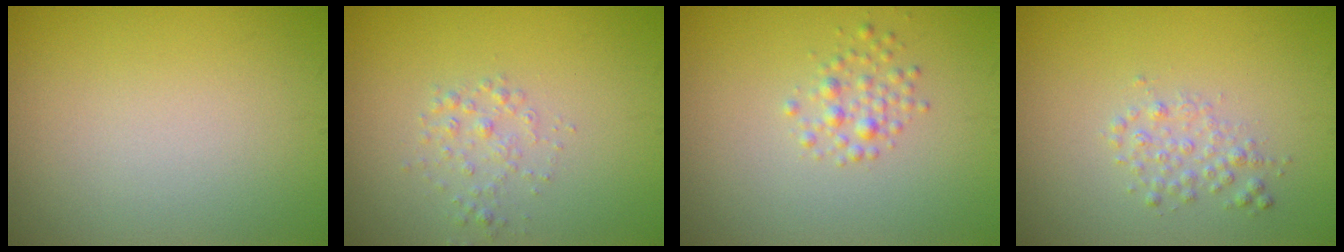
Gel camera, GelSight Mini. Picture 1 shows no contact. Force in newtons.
{"total": 1.4, "press": 1.4, "slide": 0.0}
{"total": 1.6, "press": 1.6, "slide": 0.1}
{"total": 1.6, "press": 1.6, "slide": 0.1}